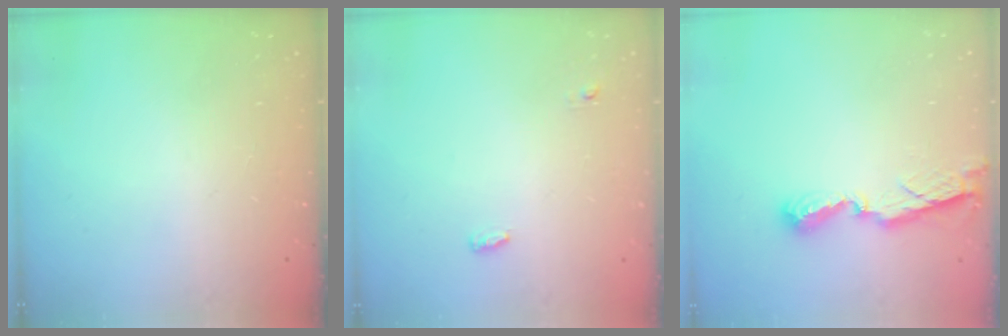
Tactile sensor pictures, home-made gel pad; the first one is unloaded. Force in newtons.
{"total": 3.5, "press": 3.4, "slide": 1.0}
{"total": 7.8, "press": 7.8, "slide": 0.5}